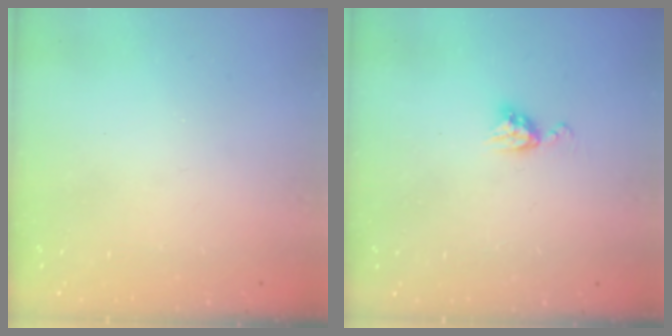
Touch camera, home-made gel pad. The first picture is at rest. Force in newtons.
{"total": 5.9, "press": 5.9, "slide": 0.5}